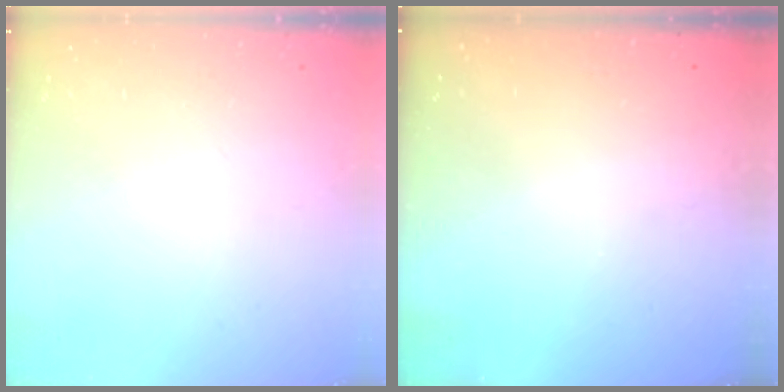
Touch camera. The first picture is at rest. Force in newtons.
{"total": 3.1, "press": 3.1, "slide": 0.3}